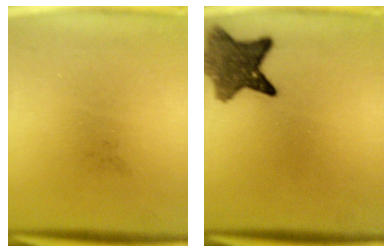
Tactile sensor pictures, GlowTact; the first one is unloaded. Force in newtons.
{"total": 7.8}